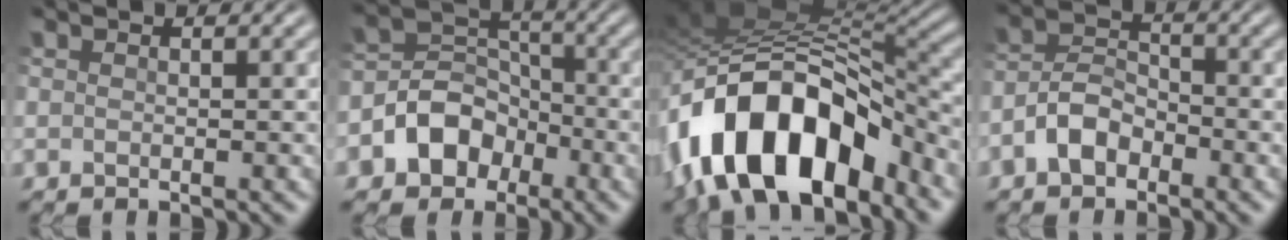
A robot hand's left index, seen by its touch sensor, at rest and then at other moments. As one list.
[{"total": 5.2, "force": [-3.0, 3.8, 2.0], "torque": [-0.024, 0.002, -0.057]}, {"total": 14.9, "force": [-7.0, 8.1, 10.4], "torque": [-0.179, 0.004, -0.124]}, {"total": 3.4, "force": [-2.3, 1.8, 1.7], "torque": [-0.032, 0.008, -0.048]}]